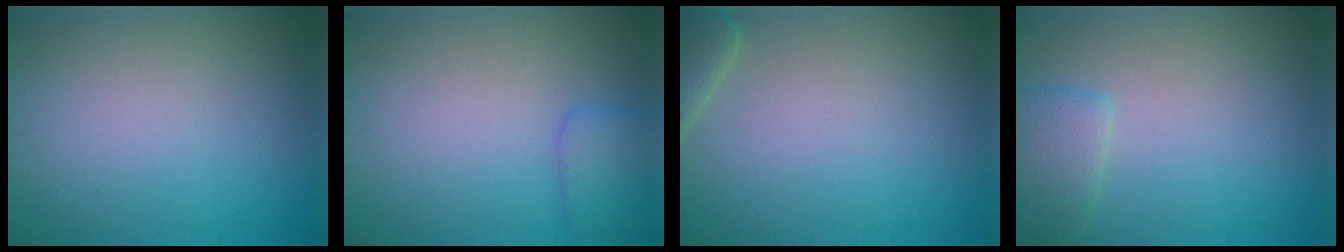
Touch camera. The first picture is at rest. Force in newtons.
{"total": 2.4, "press": 2.4, "slide": 0.1}
{"total": 2.4, "press": 2.3, "slide": 0.4}
{"total": 2.2, "press": 2.1, "slide": 0.2}